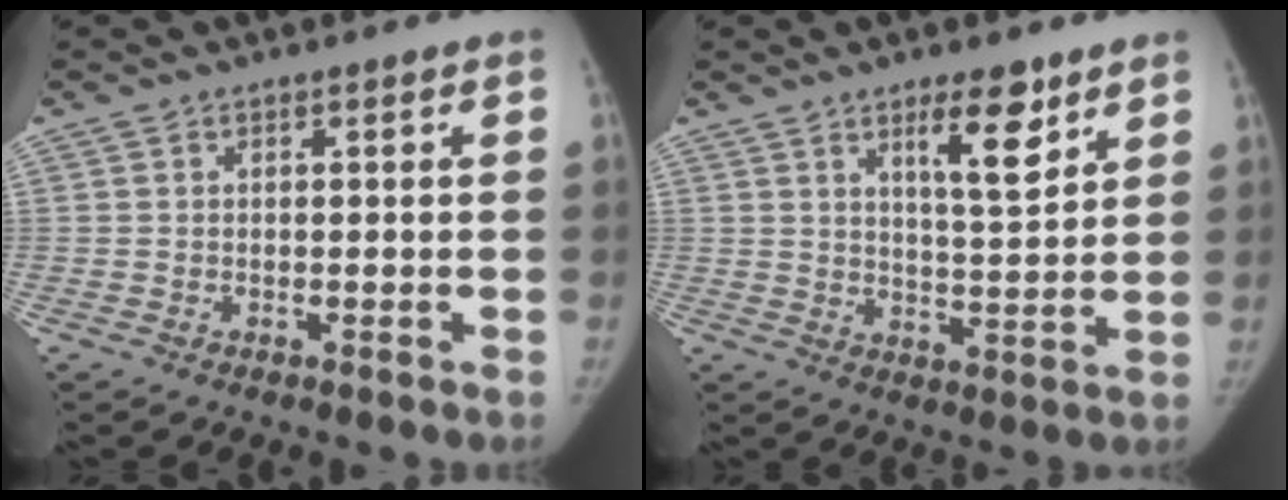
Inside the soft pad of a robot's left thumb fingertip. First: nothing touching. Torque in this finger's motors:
{"motor_torque": [0.25, 0.16, 0.78, -0.78, 0.29]}